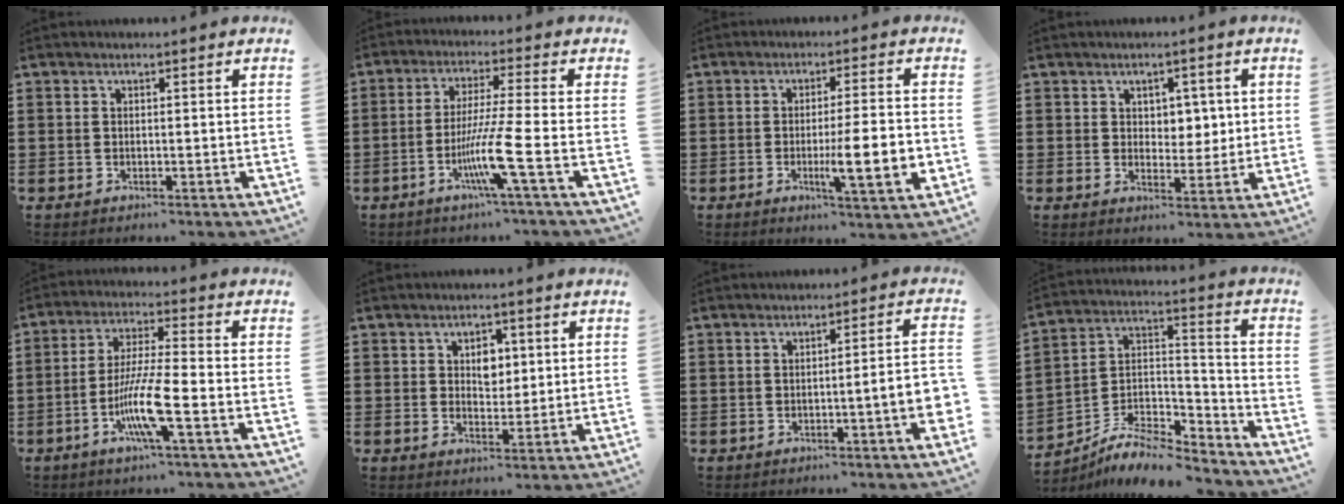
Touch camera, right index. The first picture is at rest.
{"total": 8.9, "force": [-3.5, -0.7, 8.1], "torque": [-0.163, -0.022, -0.069]}
{"total": 9.5, "force": [-2.0, 1.6, 9.1], "torque": [-0.130, -0.009, -0.032]}
{"total": 3.3, "force": [1.5, 2.5, 1.5], "torque": [-0.023, 0.006, 0.021]}
{"total": 9.5, "force": [-3.7, 1.0, 8.7], "torque": [-0.182, -0.016, -0.073]}
{"total": 3.7, "force": [1.2, 2.6, 2.3], "torque": [-0.037, 0.007, 0.016]}
{"total": 4.9, "force": [-1.6, 0.1, 4.6], "torque": [-0.074, -0.008, -0.025]}
{"total": 8.2, "force": [-7.1, 2.8, 3.1], "torque": [-0.061, 0.017, -0.139]}